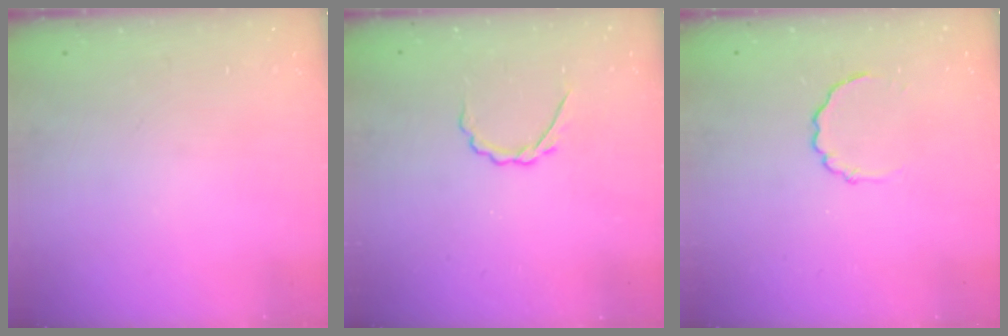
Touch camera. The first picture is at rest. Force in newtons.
{"total": 2.8, "press": 2.6, "slide": 0.8}
{"total": 3.3, "press": 3.1, "slide": 1.0}